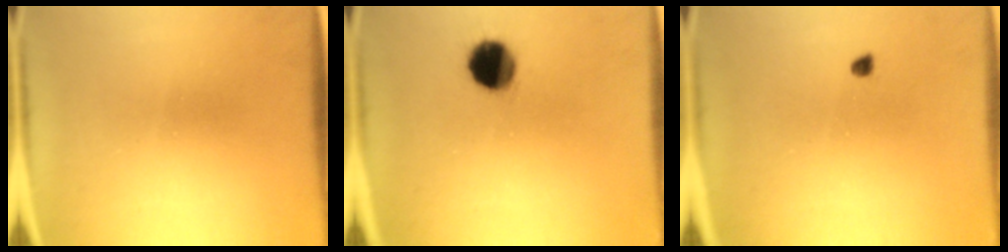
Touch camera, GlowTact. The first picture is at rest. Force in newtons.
{"total": 10.2}
{"total": 1.0}